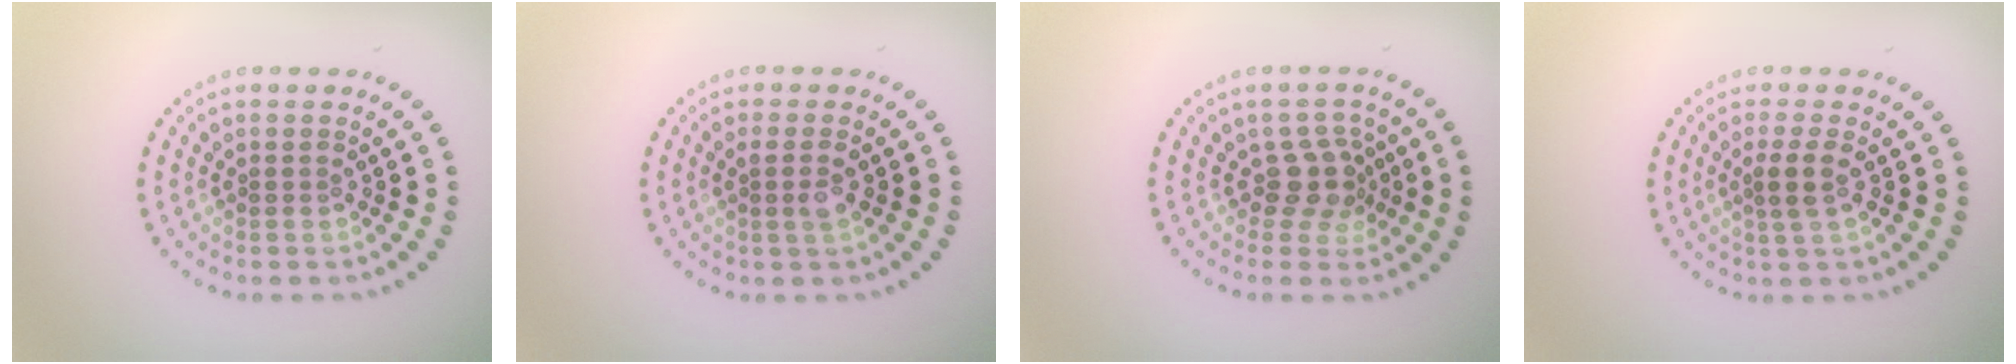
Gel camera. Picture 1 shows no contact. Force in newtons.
{"total": 1.6, "press": 1.4, "slide": 0.8}
{"total": 2.7, "press": 2.1, "slide": 1.8}
{"total": 1.8, "press": 1.4, "slide": 1.1}